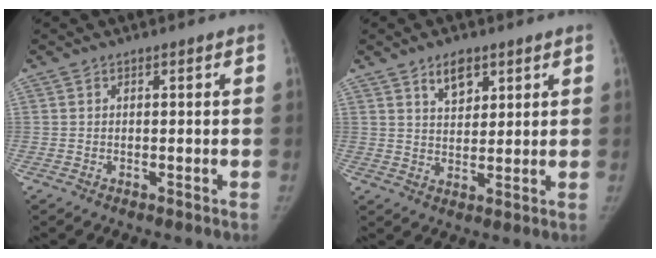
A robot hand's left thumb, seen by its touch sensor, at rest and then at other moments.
{"total": 5.5, "force": [3.3, 3.1, 3.1], "torque": [-0.029, -0.023, 0.058]}